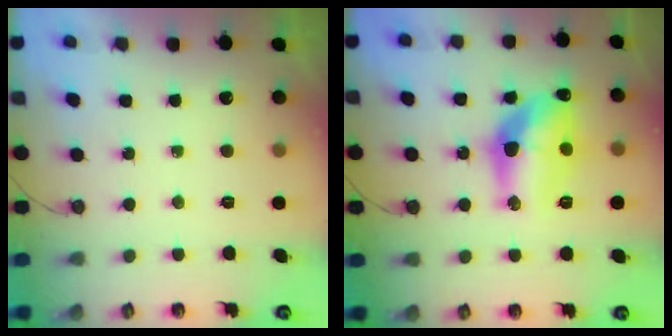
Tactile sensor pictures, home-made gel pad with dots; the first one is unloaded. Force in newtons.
{"total": 13.6, "press": 13.5, "slide": 1.1}